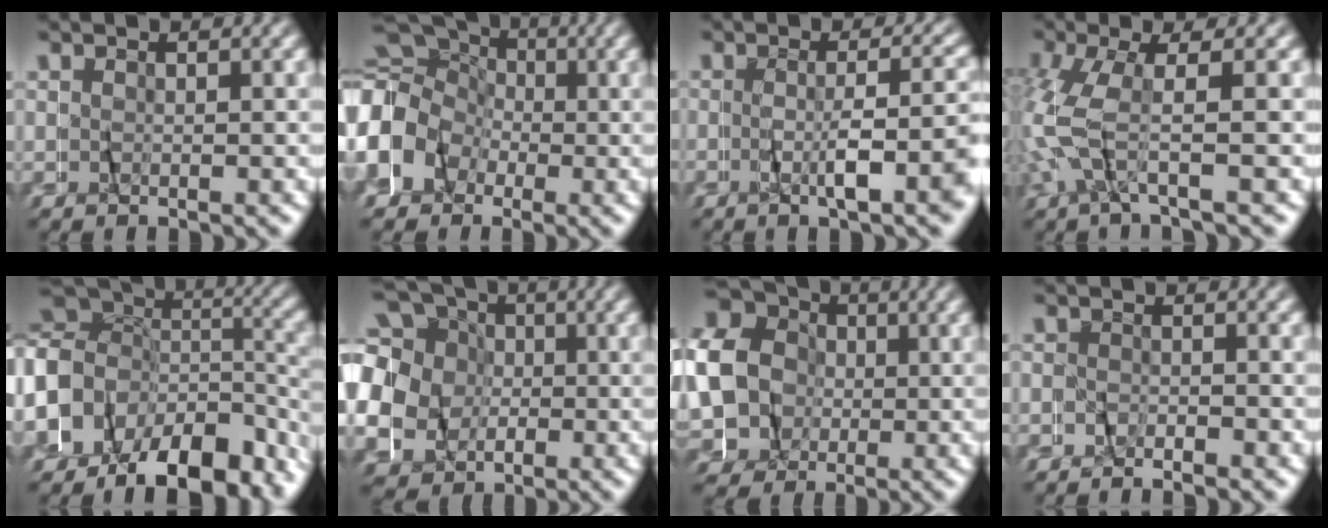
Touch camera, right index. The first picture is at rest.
{"total": 11.7, "force": [-0.3, 10.6, 5.1], "torque": [-0.138, -0.008, -0.022]}
{"total": 4.3, "force": [-1.9, 0.0, 3.9], "torque": [-0.062, 0.001, -0.030]}
{"total": 4.0, "force": [-0.9, 0.7, 3.9], "torque": [-0.119, -0.004, -0.013]}
{"total": 15.3, "force": [-6.1, 11.4, 8.2], "torque": [-0.186, -0.033, -0.099]}
{"total": 13.5, "force": [-0.3, 12.3, 5.6], "torque": [-0.156, -0.023, -0.017]}
{"total": 16.8, "force": [2.1, 14.9, 7.4], "torque": [-0.181, -0.015, 0.016]}
{"total": 2.1, "force": [-0.7, 1.7, 1.0], "torque": [-0.034, 0.002, -0.023]}